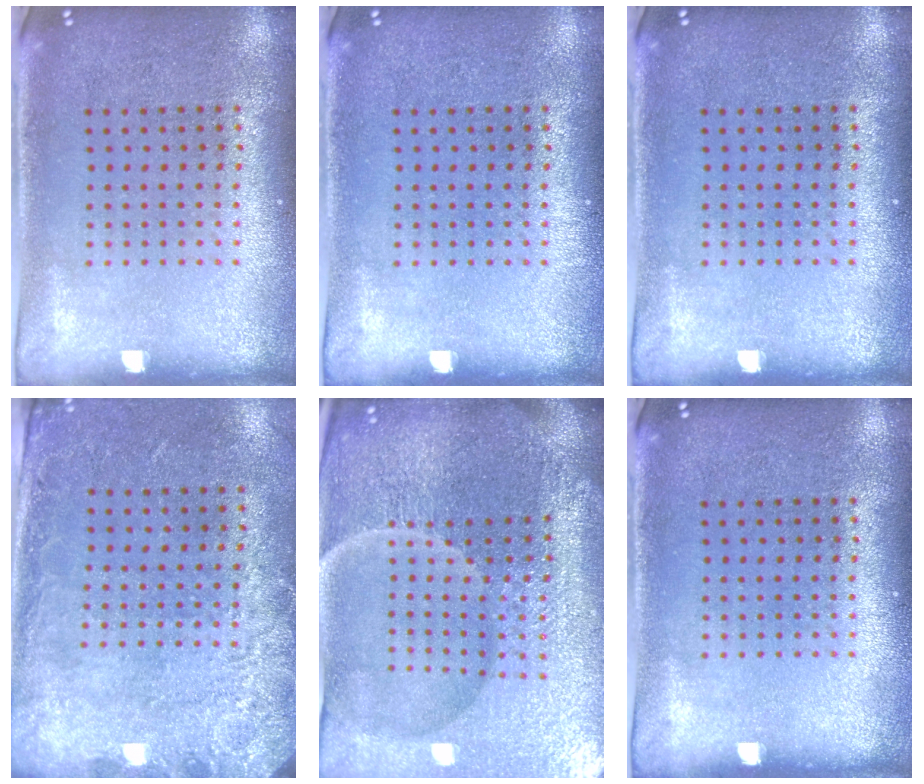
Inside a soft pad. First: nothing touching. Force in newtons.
{"total": 0.0}
{"total": 0.0}
{"total": 2.7, "press": 1.9, "slide": 1.9}
{"total": 6.6, "press": 5.8, "slide": 3.0}
{"total": 0.0}